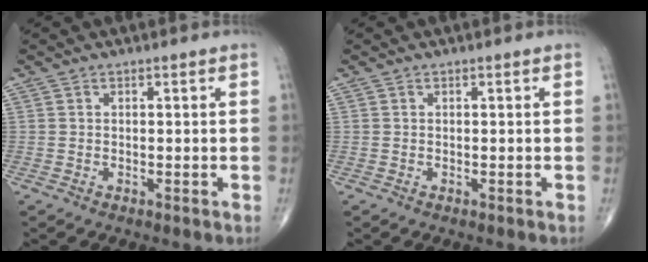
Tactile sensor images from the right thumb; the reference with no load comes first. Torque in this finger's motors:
{"motor_torque": [0.00, 0.00, 0.00, 0.00, 0.00]}